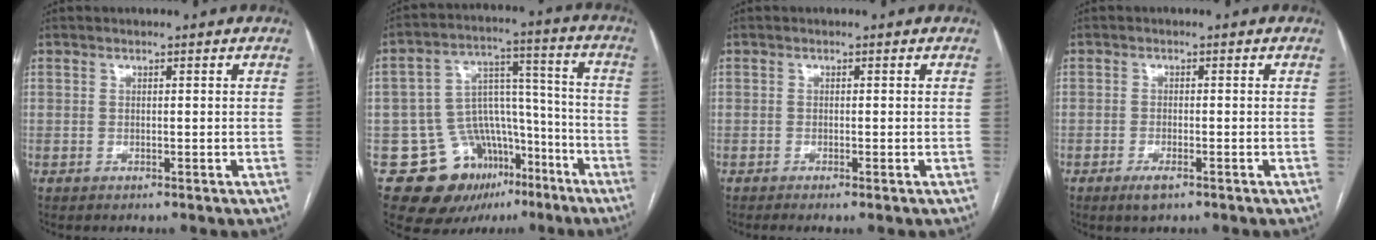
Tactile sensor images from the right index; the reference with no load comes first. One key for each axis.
{"total": 16.2, "fx": -8.9, "fy": 12.0, "fz": 6.2, "tx": -0.091, "ty": 0.084, "tz": -0.125}
{"total": 1.1, "fx": -0.8, "fy": -0.1, "fz": 0.8, "tx": -0.014, "ty": -0.001, "tz": -0.012}
{"total": 2.5, "fx": -1.6, "fy": 0.7, "fz": 1.8, "tx": -0.036, "ty": -0.001, "tz": -0.026}